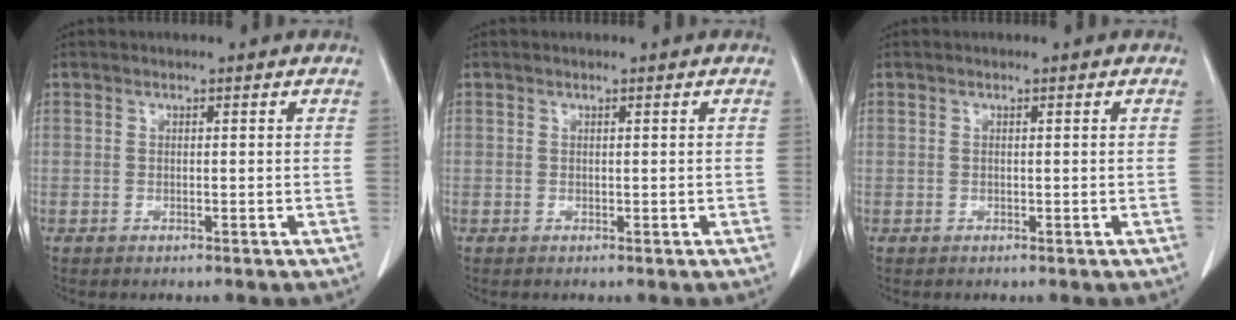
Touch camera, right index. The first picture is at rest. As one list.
[{"total": 0.0}, {"total": 0.0}]